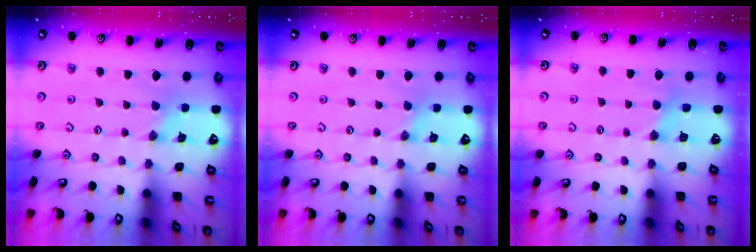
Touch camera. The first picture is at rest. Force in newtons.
{"total": 0.7, "press": 0.7, "slide": 0.1}
{"total": 5.1, "press": 5.1, "slide": 0.6}